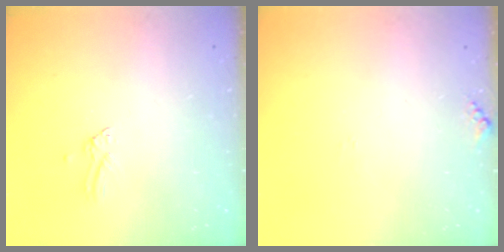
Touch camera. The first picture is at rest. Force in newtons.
{"total": 4.2, "press": 4.2, "slide": 0.6}